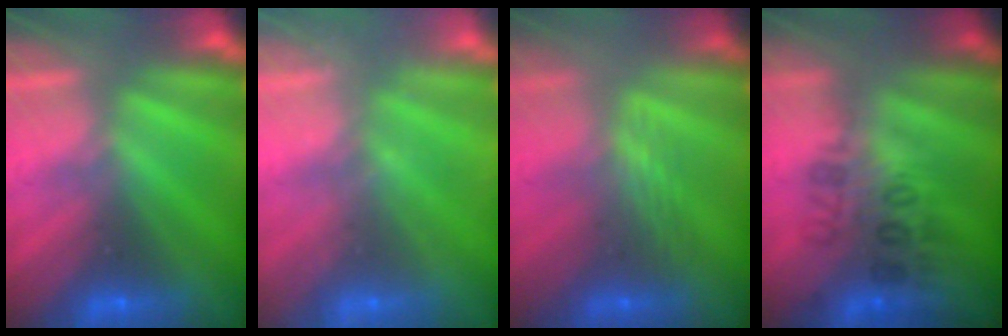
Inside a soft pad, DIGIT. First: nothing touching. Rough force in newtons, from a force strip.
{"total": 2.4}
{"total": 2.4}
{"total": 2.9}